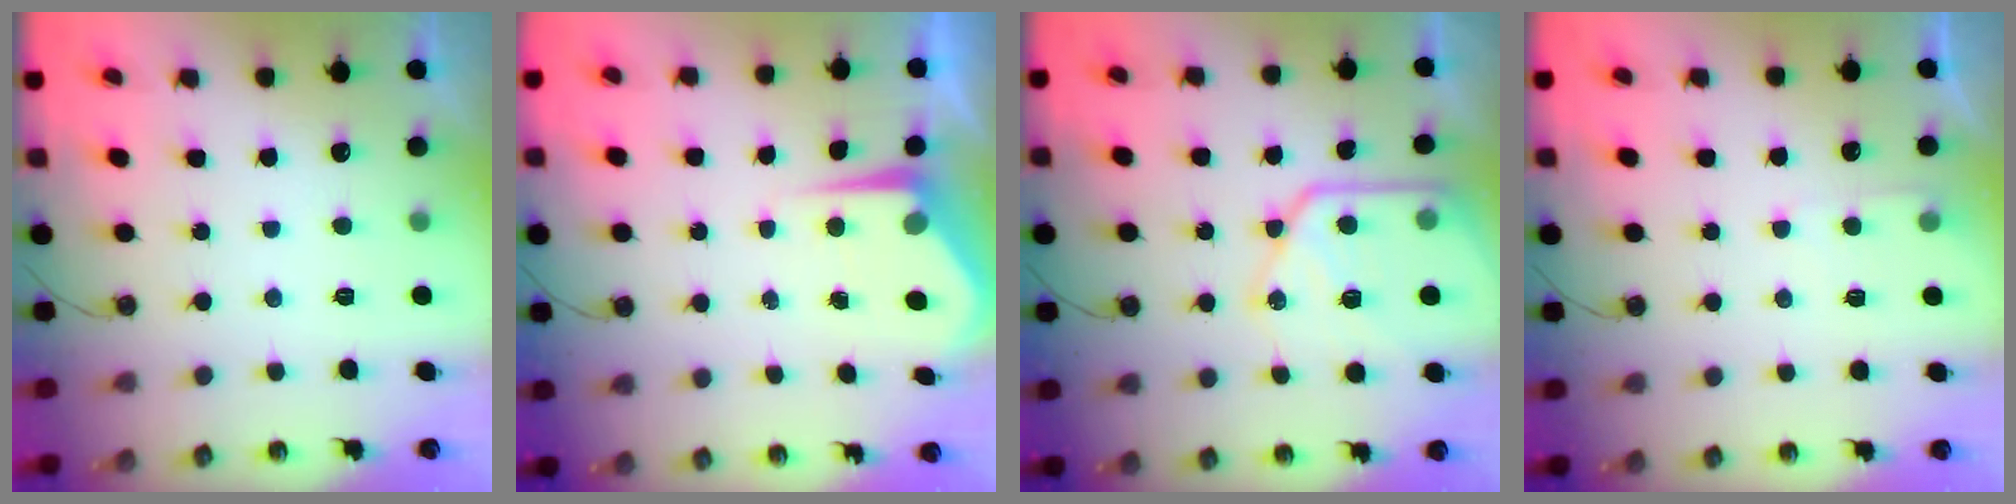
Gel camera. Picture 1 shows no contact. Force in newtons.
{"total": 5.6, "press": 5.6, "slide": 0.2}
{"total": 16.3, "press": 16.3, "slide": 1.5}
{"total": 3.7, "press": 3.7, "slide": 0.4}